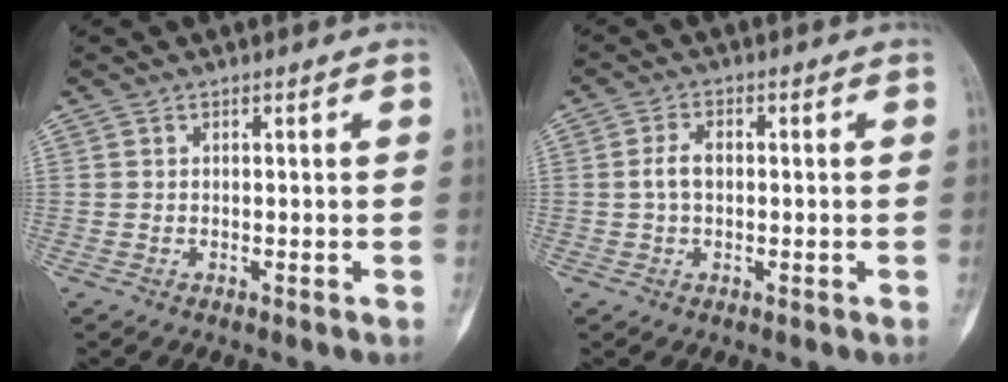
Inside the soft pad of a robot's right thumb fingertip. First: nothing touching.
{"total": 3.4, "force": [0.0, 2.1, 2.7], "torque": [-0.056, 0.010, -0.003]}